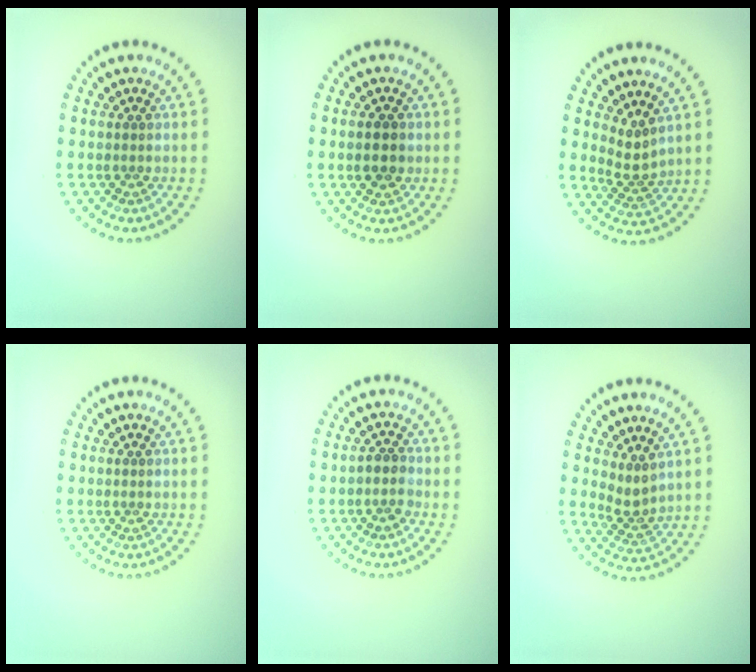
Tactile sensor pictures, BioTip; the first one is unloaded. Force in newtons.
{"total": 2.3, "press": 2.3, "slide": 0.2}
{"total": 2.3, "press": 1.4, "slide": 1.8}
{"total": 0.0}
{"total": 1.6, "press": 1.3, "slide": 0.8}
{"total": 2.3, "press": 1.6, "slide": 1.6}